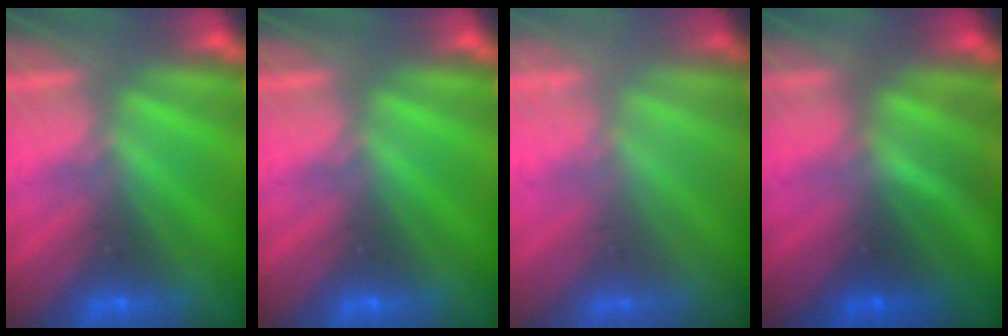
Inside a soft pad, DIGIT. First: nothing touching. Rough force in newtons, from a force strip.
{"total": 0.0}
{"total": 1.8}
{"total": 1.3}